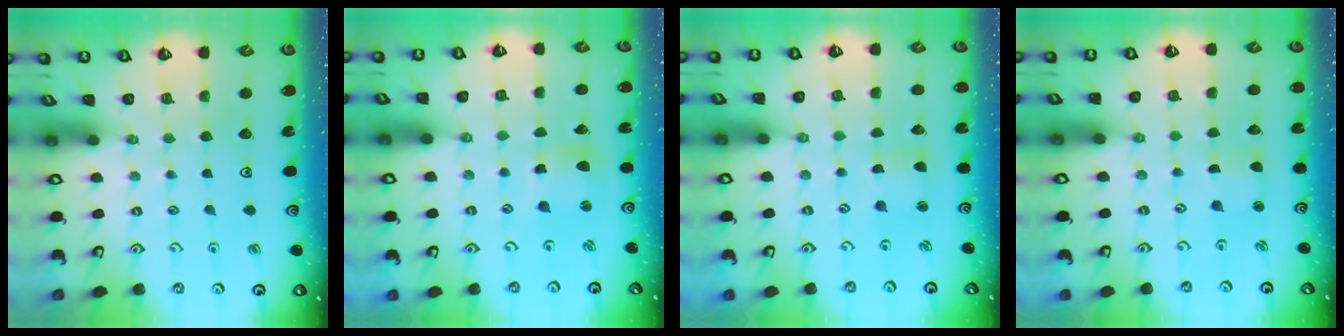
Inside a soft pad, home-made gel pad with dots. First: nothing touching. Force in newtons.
{"total": 5.1, "press": 5.0, "slide": 0.7}
{"total": 1.7, "press": 1.7, "slide": 0.3}
{"total": 2.1, "press": 2.1, "slide": 0.3}